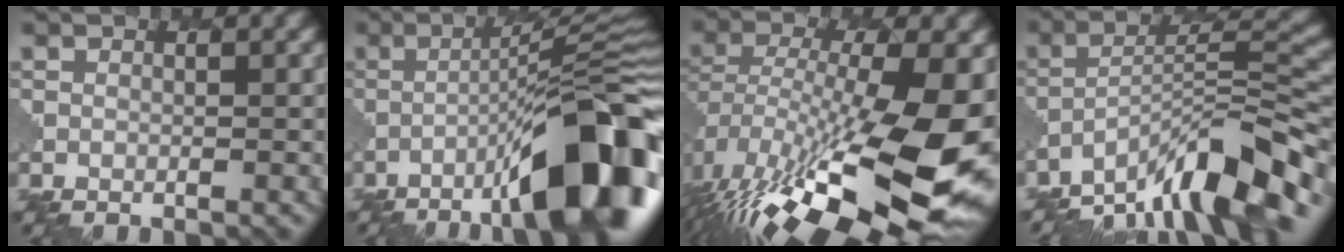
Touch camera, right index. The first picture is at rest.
{"total": 12.6, "force": [-5.8, 2.4, 11.0], "torque": [-0.157, 0.020, -0.088]}
{"total": 17.1, "force": [-4.3, 7.0, 15.0], "torque": [-0.278, -0.028, -0.065]}
{"total": 10.4, "force": [-7.5, 2.0, 6.9], "torque": [-0.100, 0.025, -0.138]}